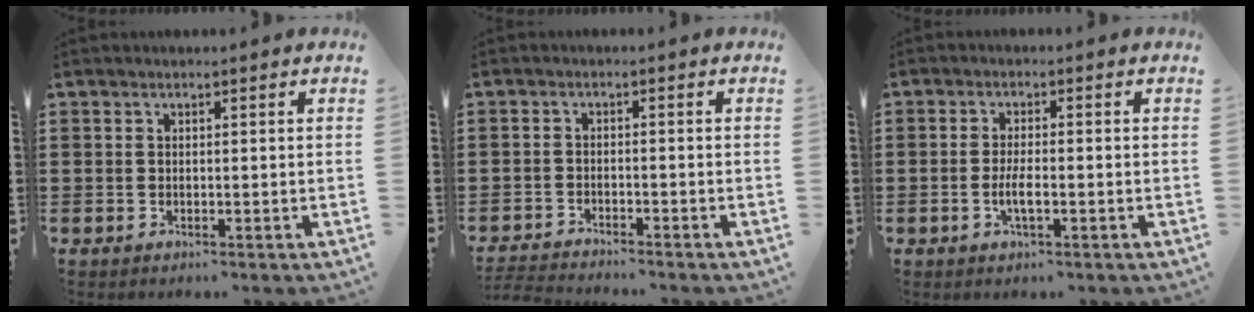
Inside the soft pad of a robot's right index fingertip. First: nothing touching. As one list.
[{"total": 2.6, "force": [-2.6, -0.1, -0.1], "torque": [-0.002, -0.002, -0.055]}, {"total": 3.1, "force": [-0.9, 0.7, 2.9], "torque": [-0.057, -0.002, -0.018]}]